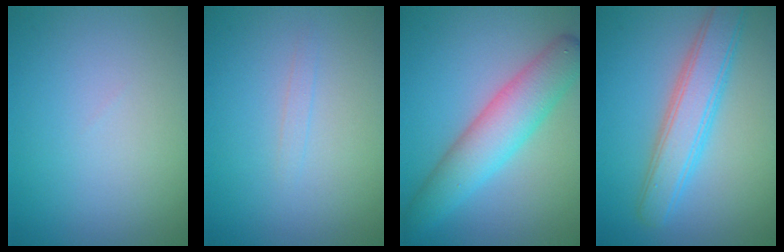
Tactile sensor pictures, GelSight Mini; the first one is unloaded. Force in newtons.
{"total": 0.7, "press": 0.7, "slide": 0.0}
{"total": 6.0, "press": 6.0, "slide": 0.2}
{"total": 4.8, "press": 4.8, "slide": 0.1}